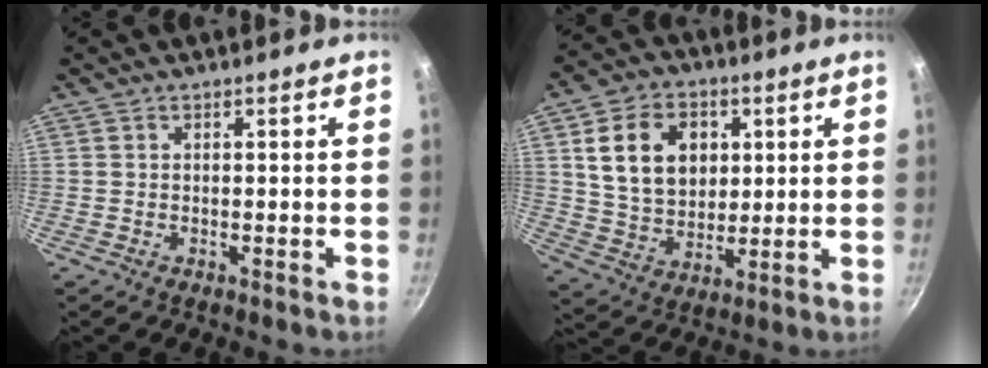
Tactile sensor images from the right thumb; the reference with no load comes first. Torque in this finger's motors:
{"motor_torque": [-1.30, 1.77, 0.97, 0.74, 0.08]}